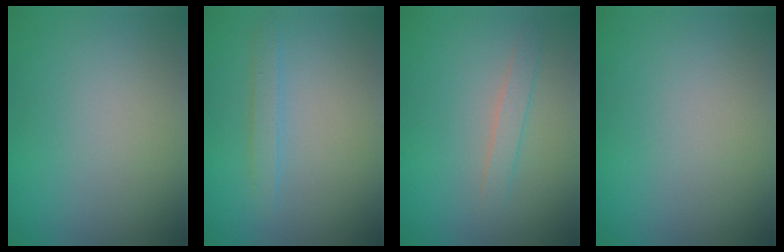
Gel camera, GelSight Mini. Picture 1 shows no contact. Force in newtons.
{"total": 1.4, "press": 1.4, "slide": 0.0}
{"total": 1.5, "press": 1.5, "slide": 0.1}
{"total": 0.0}